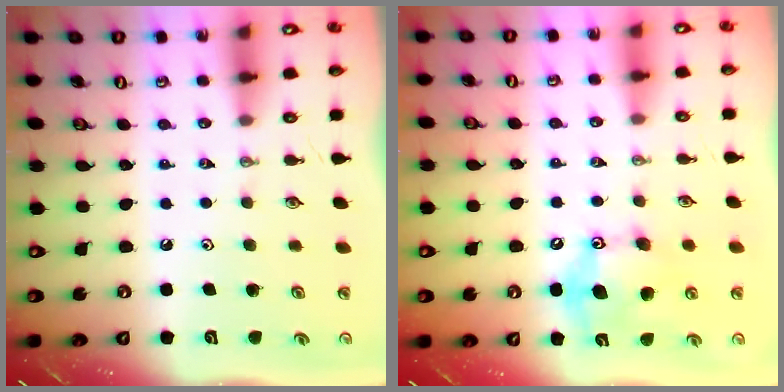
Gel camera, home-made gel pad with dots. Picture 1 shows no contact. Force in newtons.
{"total": 12.1, "press": 12.0, "slide": 0.5}